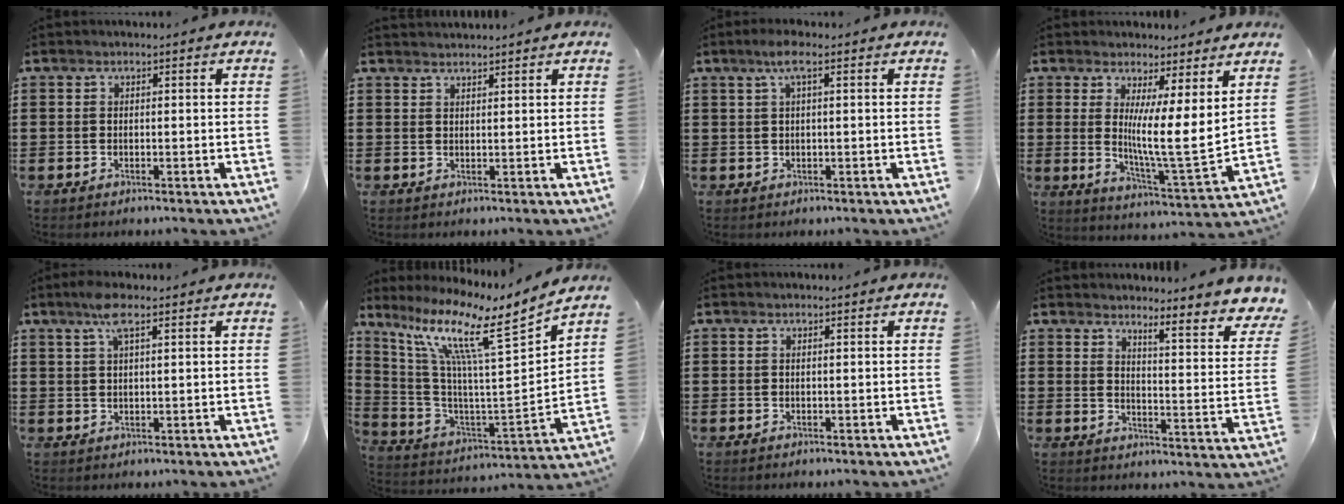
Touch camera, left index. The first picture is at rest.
{"total": 1.4, "force": [1.4, -0.1, 0.1], "torque": [-0.004, 0.000, 0.027]}
{"total": 2.9, "force": [1.0, 0.4, 2.7], "torque": [-0.054, 0.004, 0.017]}
{"total": 8.0, "force": [3.1, 0.8, 7.3], "torque": [-0.121, -0.037, 0.049]}
{"total": 4.3, "force": [2.4, 1.1, 3.5], "torque": [-0.074, 0.007, 0.040]}
{"total": 12.2, "force": [8.0, 1.3, 9.2], "torque": [-0.200, -0.054, 0.120]}
{"total": 0.0}
{"total": 4.5, "force": [3.9, -0.4, 2.3], "torque": [-0.048, -0.044, 0.055]}